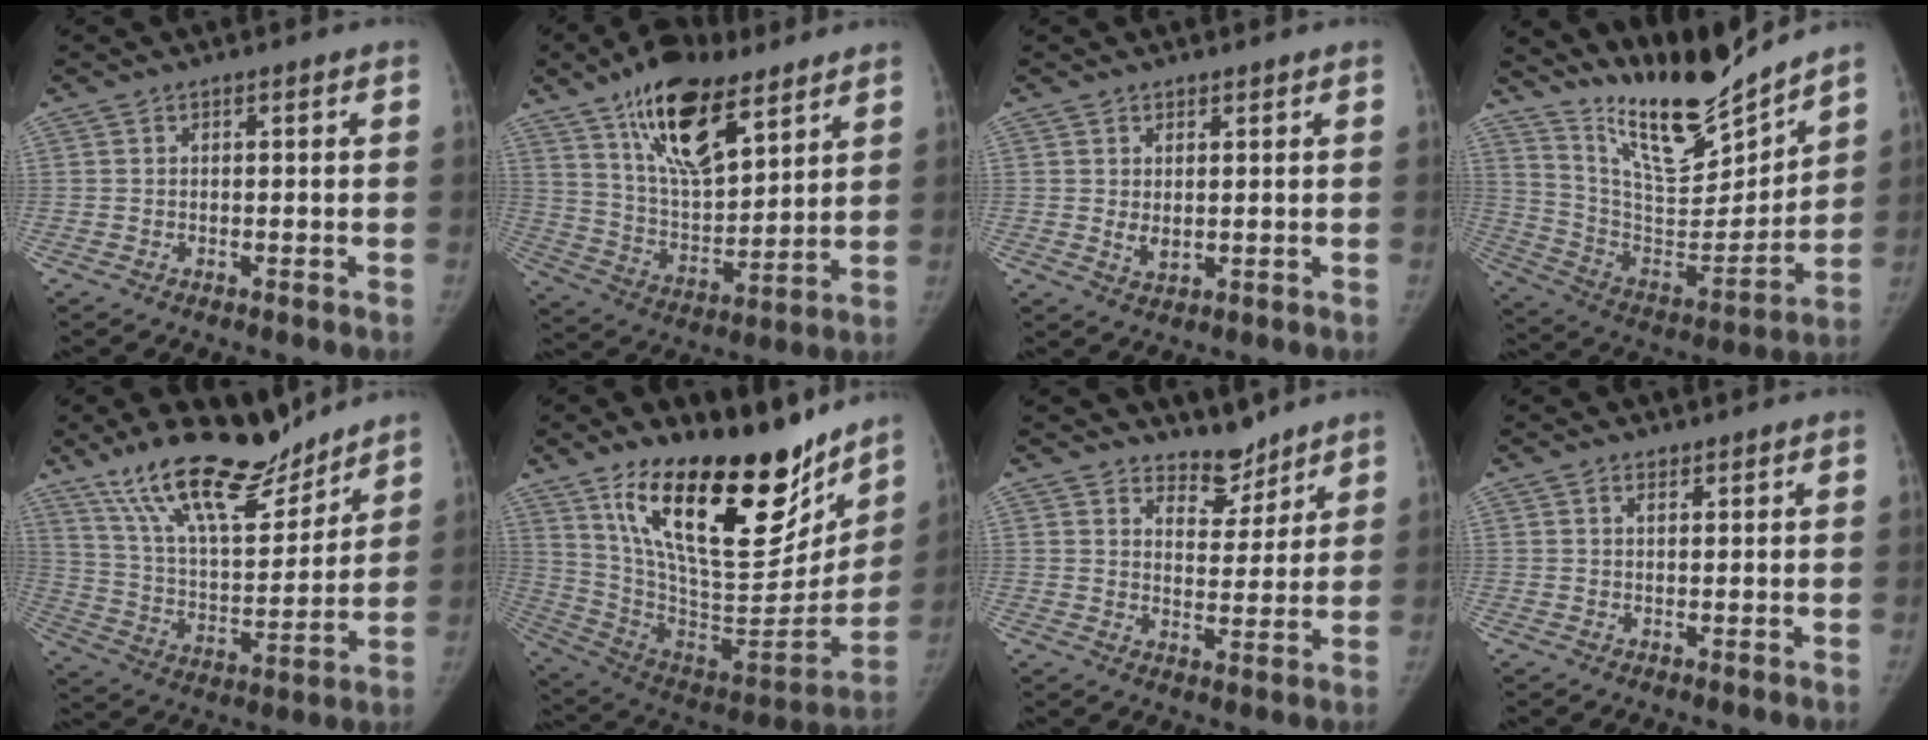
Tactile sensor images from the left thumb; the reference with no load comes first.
{"total": 19.3, "force": [11.4, 8.3, 13.2], "torque": [-0.193, -0.055, 0.206]}
{"total": 2.1, "force": [0.8, 1.3, 1.5], "torque": [-0.020, -0.014, 0.018]}
{"total": 20.1, "force": [17.7, 3.5, 8.8], "torque": [-0.104, -0.116, 0.314]}
{"total": 21.1, "force": [16.3, 7.1, 11.3], "torque": [-0.157, -0.084, 0.285]}
{"total": 31.3, "force": [19.7, 11.8, 21.3], "torque": [-0.299, -0.093, 0.333]}
{"total": 6.2, "force": [5.6, 2.7, 0.7], "torque": [0.020, -0.053, 0.095]}
{"total": 1.0, "force": [0.9, 0.5, 0.2], "torque": [0.004, -0.008, 0.011]}